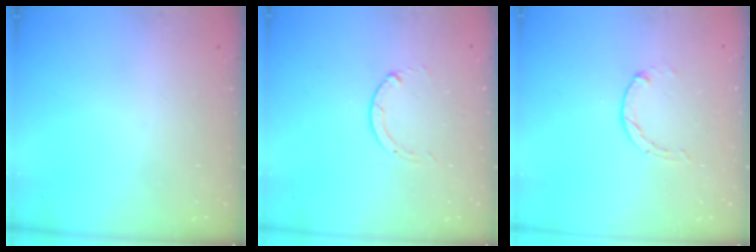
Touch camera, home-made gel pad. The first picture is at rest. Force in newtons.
{"total": 0.6, "press": 0.5, "slide": 0.1}
{"total": 0.8, "press": 0.7, "slide": 0.2}